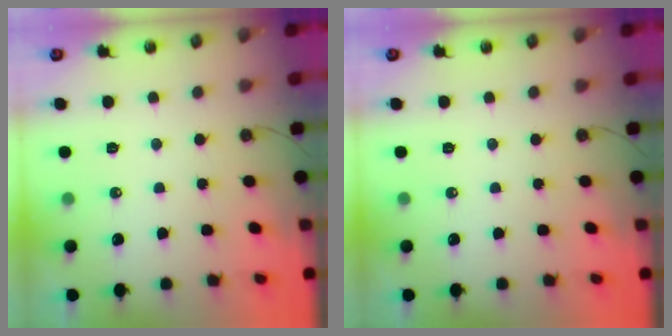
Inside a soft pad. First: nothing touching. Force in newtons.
{"total": 0.0}